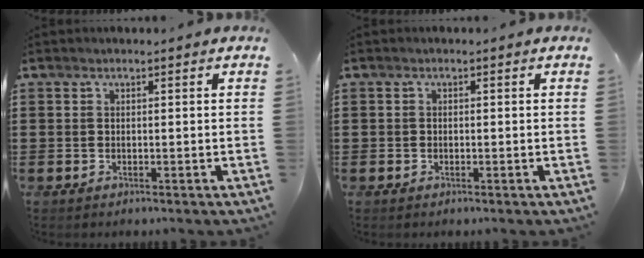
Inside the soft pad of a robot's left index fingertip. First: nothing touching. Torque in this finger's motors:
{"motor_torque": [-0.15, 0.14, -0.02, -0.01]}